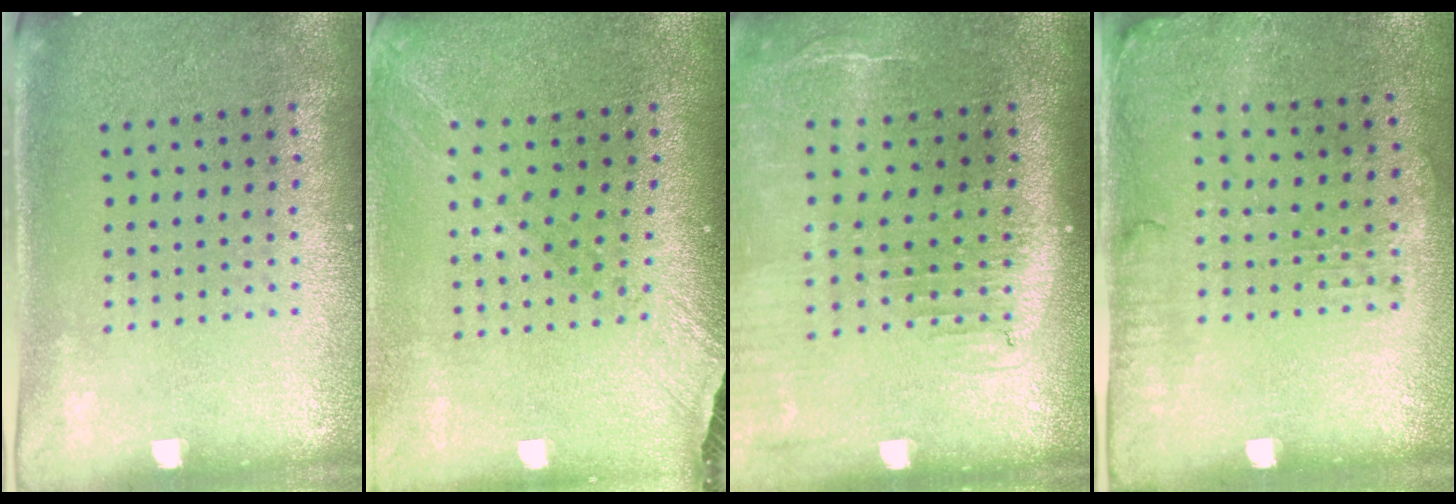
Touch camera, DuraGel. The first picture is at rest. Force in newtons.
{"total": 1.4, "press": 1.4, "slide": 0.1}
{"total": 2.1, "press": 1.7, "slide": 1.2}
{"total": 1.6, "press": 1.4, "slide": 0.8}